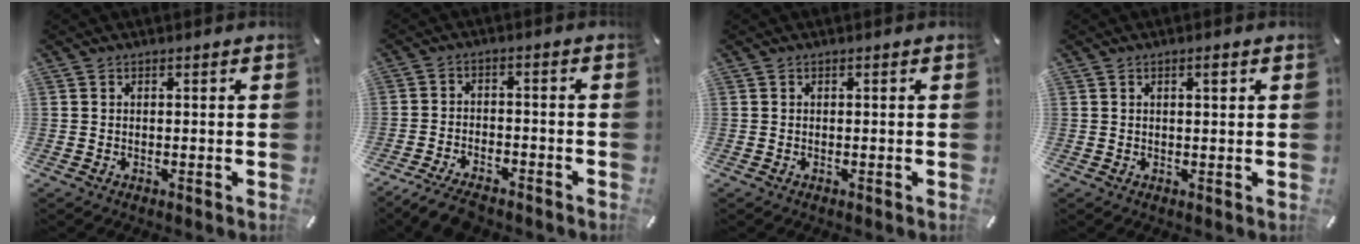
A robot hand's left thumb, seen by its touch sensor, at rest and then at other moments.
{"total": 6.4, "force": [-5.3, 2.3, 2.6], "torque": [-0.054, 0.021, -0.101]}
{"total": 0.0}
{"total": 1.7, "force": [0.8, 0.5, 1.4], "torque": [-0.028, 0.002, 0.012]}